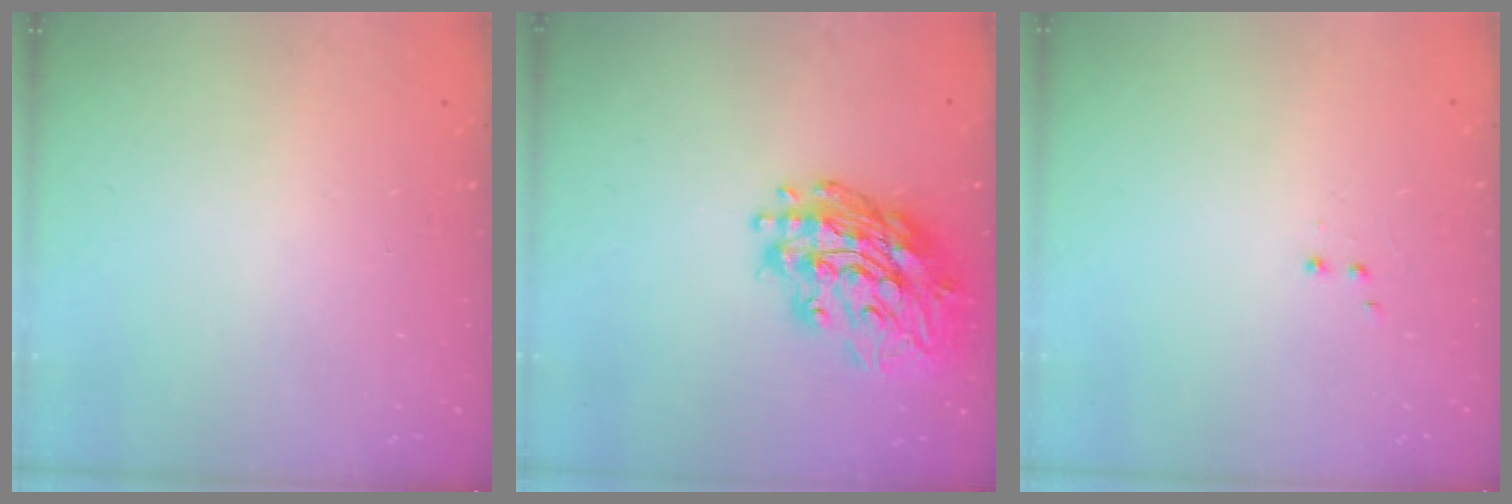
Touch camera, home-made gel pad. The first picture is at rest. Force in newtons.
{"total": 20.7, "press": 20.6, "slide": 1.9}
{"total": 1.9, "press": 1.8, "slide": 0.5}